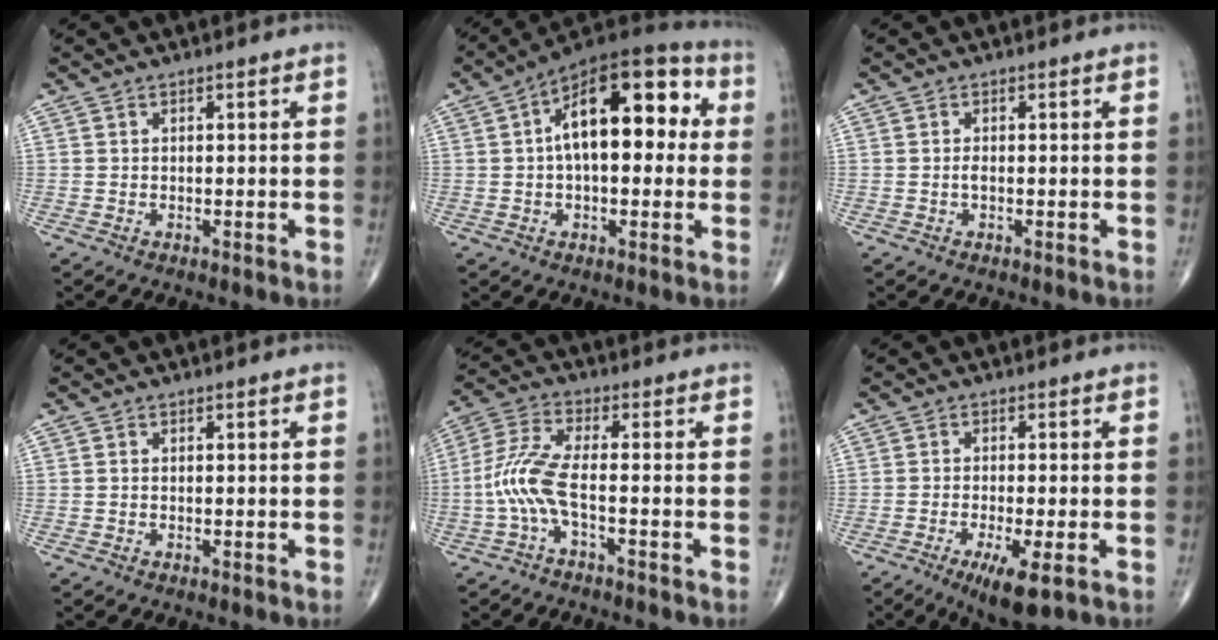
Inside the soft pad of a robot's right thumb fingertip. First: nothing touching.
{"total": 18.7, "force": [3.1, 9.3, 16.0], "torque": [-0.217, 0.039, 0.034]}
{"total": 0.7, "force": [-0.2, 0.2, 0.7], "torque": [-0.016, -0.001, -0.004]}
{"total": 0.0}
{"total": 7.6, "force": [-2.2, 1.6, 7.1], "torque": [-0.184, 0.028, -0.051]}
{"total": 6.9, "force": [-3.1, 1.4, 6.0], "torque": [-0.107, -0.015, -0.050]}